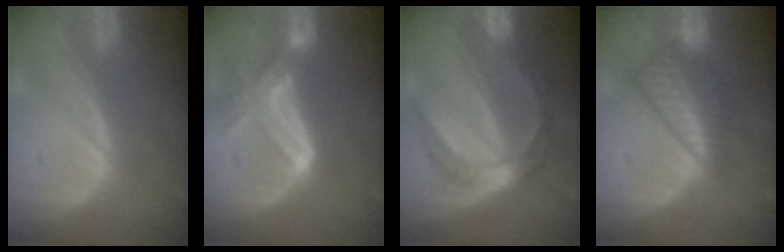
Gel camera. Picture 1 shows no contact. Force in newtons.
{"total": 6.7, "press": 6.6, "slide": 1.3}
{"total": 8.3, "press": 8.2, "slide": 0.8}
{"total": 6.6, "press": 6.5, "slide": 1.2}